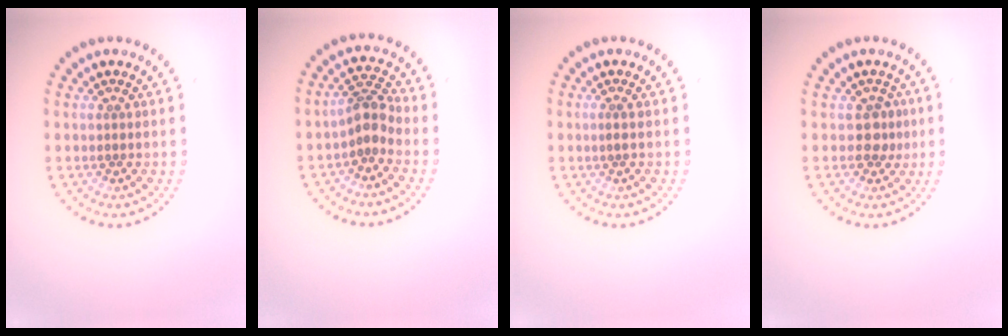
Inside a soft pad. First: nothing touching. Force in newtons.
{"total": 2.6, "press": 2.0, "slide": 1.7}
{"total": 0.5, "press": 0.2, "slide": 0.5}
{"total": 1.5, "press": 1.3, "slide": 0.8}